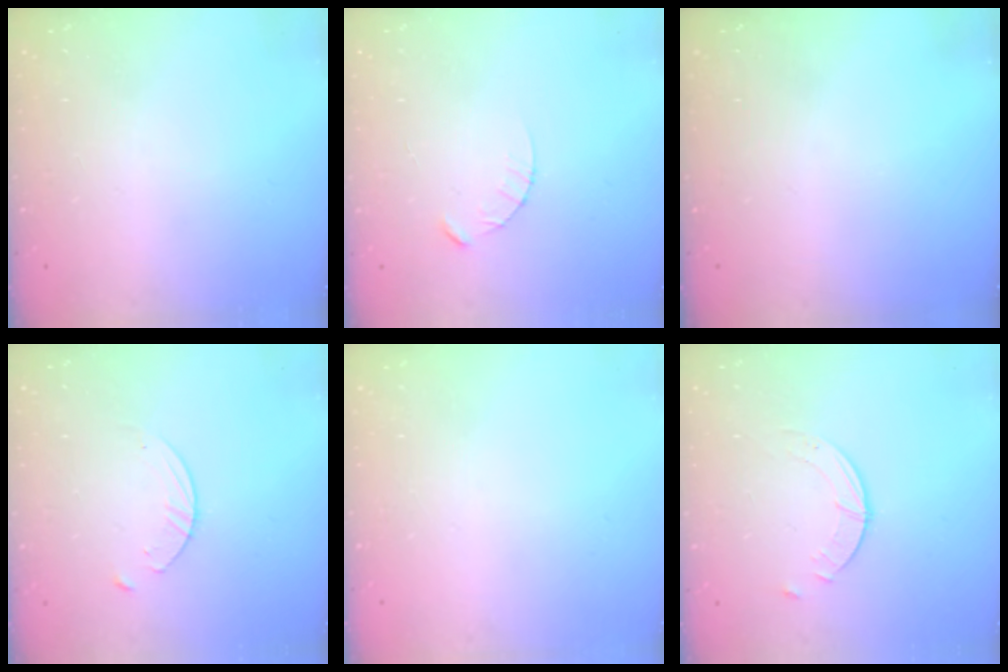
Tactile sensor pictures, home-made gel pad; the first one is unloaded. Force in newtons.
{"total": 3.1, "press": 3.1, "slide": 0.3}
{"total": 0.0}
{"total": 4.3, "press": 4.3, "slide": 0.5}
{"total": 0.0}
{"total": 2.5, "press": 2.5, "slide": 0.3}